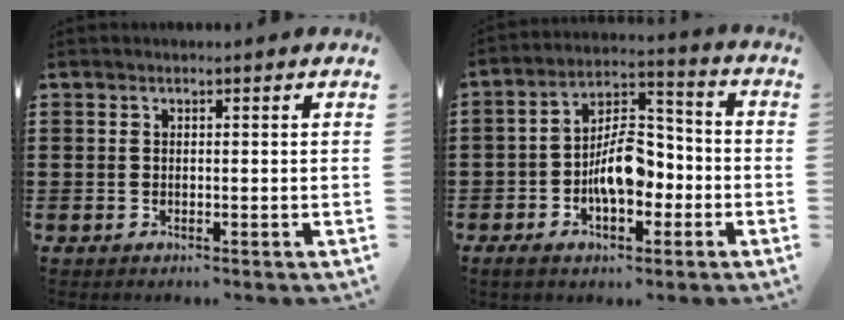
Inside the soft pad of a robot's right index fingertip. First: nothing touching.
{"total": 8.9, "force": [-2.5, 4.8, 7.1], "torque": [-0.119, 0.007, -0.051]}